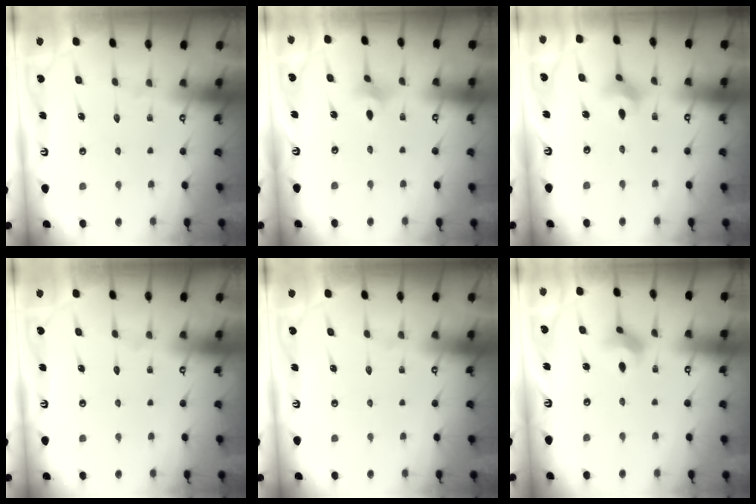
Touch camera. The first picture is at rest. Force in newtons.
{"total": 2.1, "press": 2.0, "slide": 0.5}
{"total": 4.3, "press": 4.3, "slide": 0.7}
{"total": 0.0}
{"total": 0.0}
{"total": 3.9, "press": 3.9, "slide": 0.6}